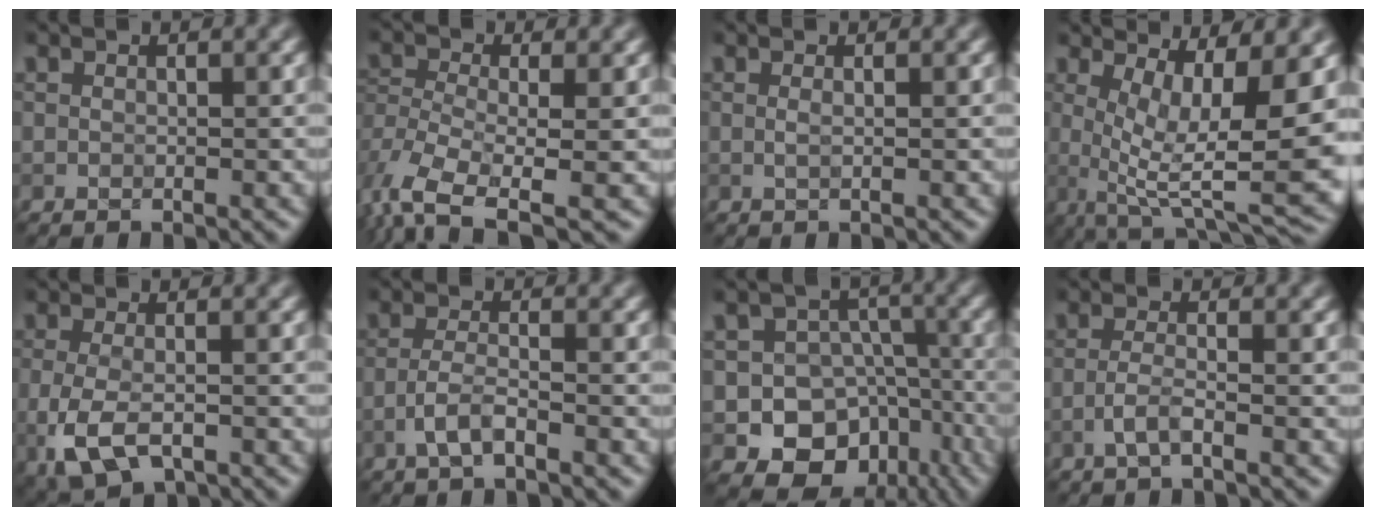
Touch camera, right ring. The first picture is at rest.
{"total": 6.1, "force": [-3.2, 2.7, 4.4], "torque": [-0.099, -0.010, -0.074]}
{"total": 0.6, "force": [0.2, 0.1, 0.5], "torque": [-0.015, -0.004, 0.000]}
{"total": 11.2, "force": [1.2, 3.4, 10.6], "torque": [-0.159, -0.012, 0.028]}
{"total": 5.0, "force": [-1.9, 2.4, 3.9], "torque": [-0.096, -0.011, -0.040]}
{"total": 2.2, "force": [-1.4, 0.4, 1.7], "torque": [-0.039, 0.009, -0.034]}
{"total": 12.7, "force": [-5.6, 10.5, 4.5], "torque": [-0.050, -0.005, -0.092]}
{"total": 1.7, "force": [-1.0, 0.1, 1.4], "torque": [-0.033, 0.007, -0.028]}